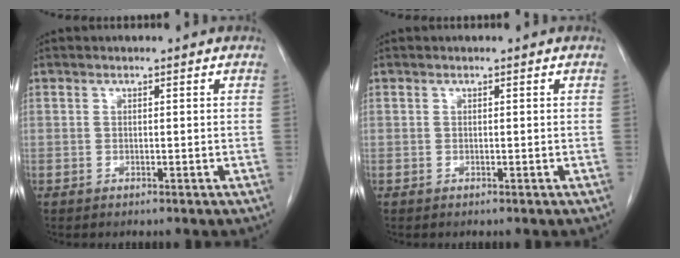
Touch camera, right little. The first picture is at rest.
{"total": 0.0}